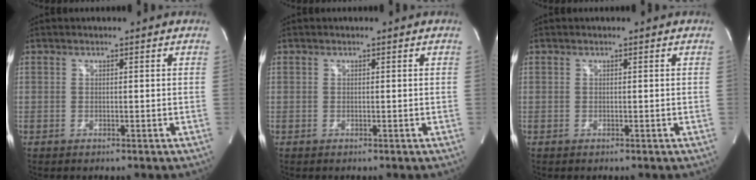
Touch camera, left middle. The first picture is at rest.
{"total": 0.0}
{"total": 0.0}